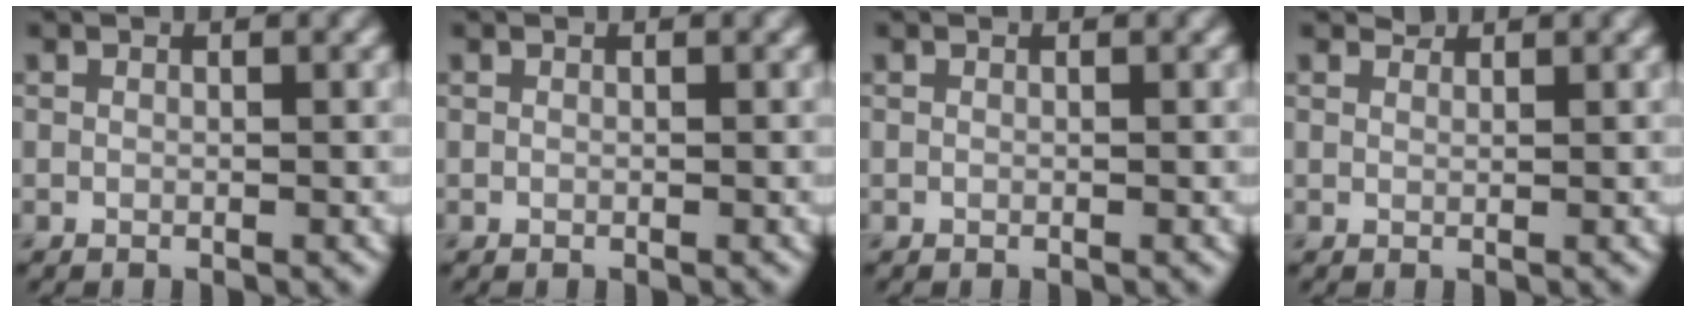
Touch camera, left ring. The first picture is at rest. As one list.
[{"total": 0.0}, {"total": 0.0}, {"total": 0.7, "force": [0.6, 0.1, 0.0], "torque": [0.000, -0.002, 0.012]}]